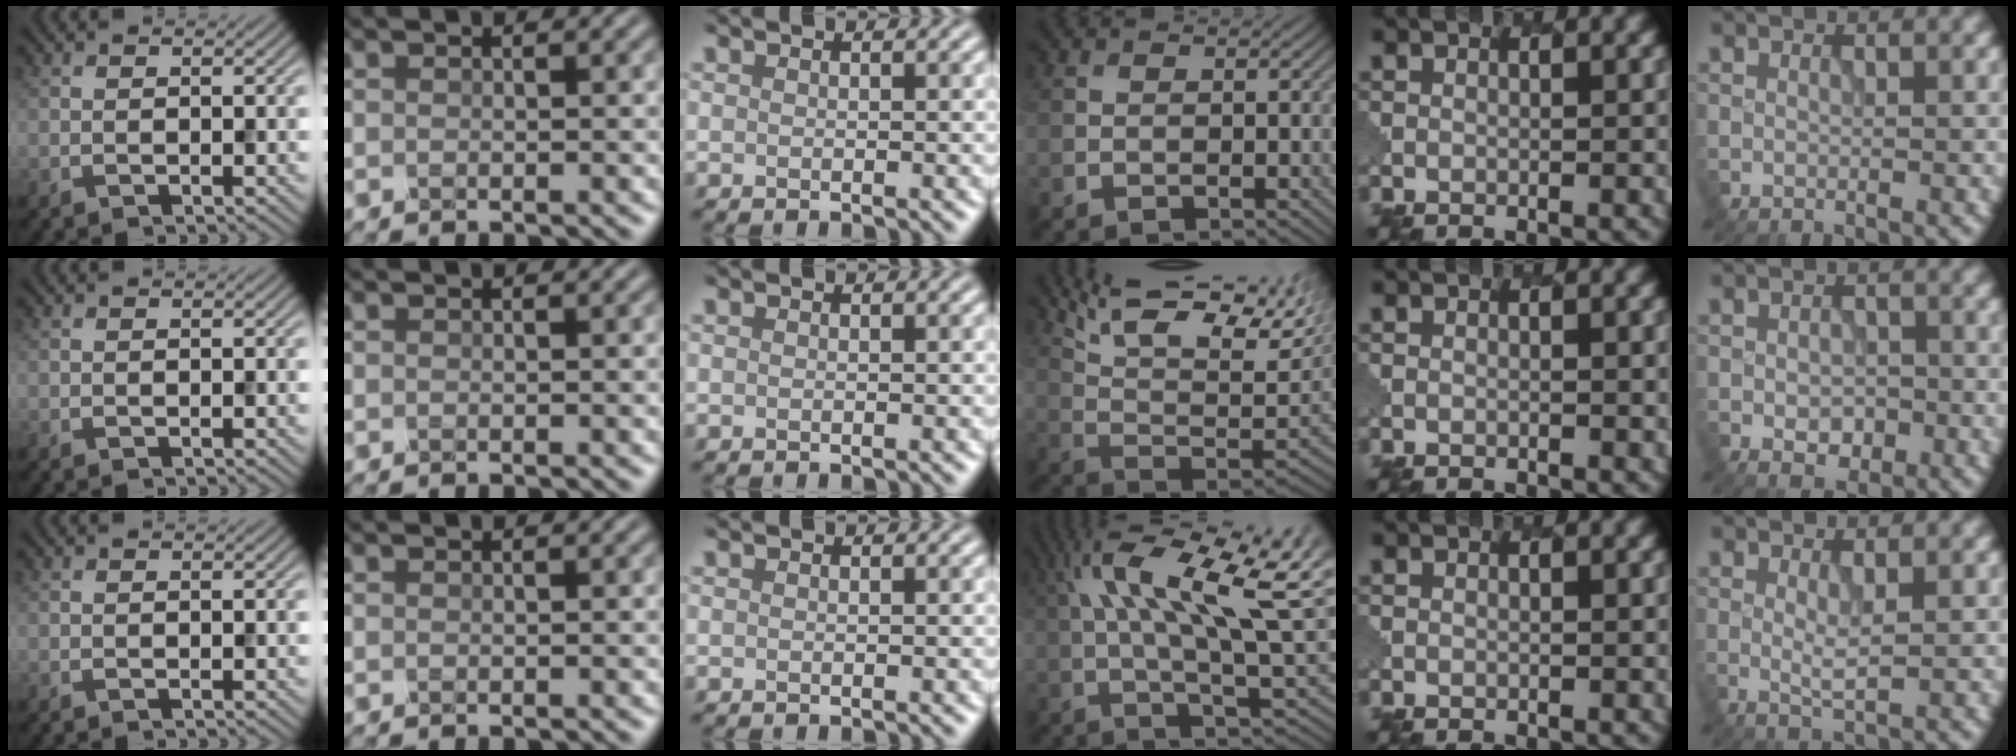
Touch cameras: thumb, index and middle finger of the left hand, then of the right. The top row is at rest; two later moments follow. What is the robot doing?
{"motion": "dispense", "object": "oil cruet"}